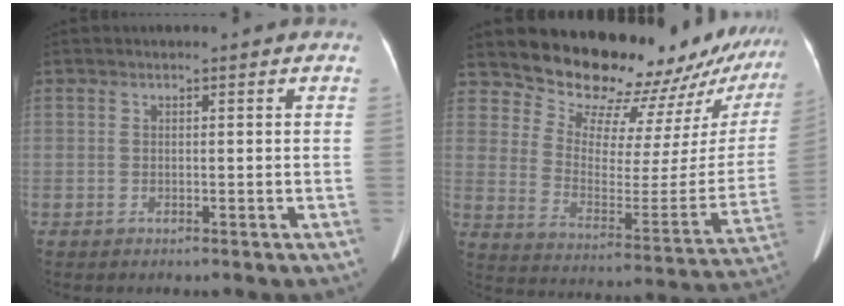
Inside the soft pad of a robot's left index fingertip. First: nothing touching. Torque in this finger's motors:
{"motor_torque": [0.97, -0.98, 0.84, 0.01]}